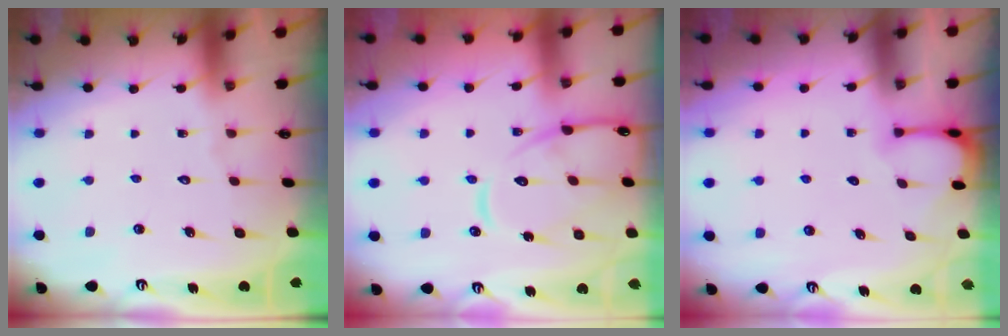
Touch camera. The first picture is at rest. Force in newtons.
{"total": 14.4, "press": 14.3, "slide": 1.4}
{"total": 2.6, "press": 2.5, "slide": 0.4}